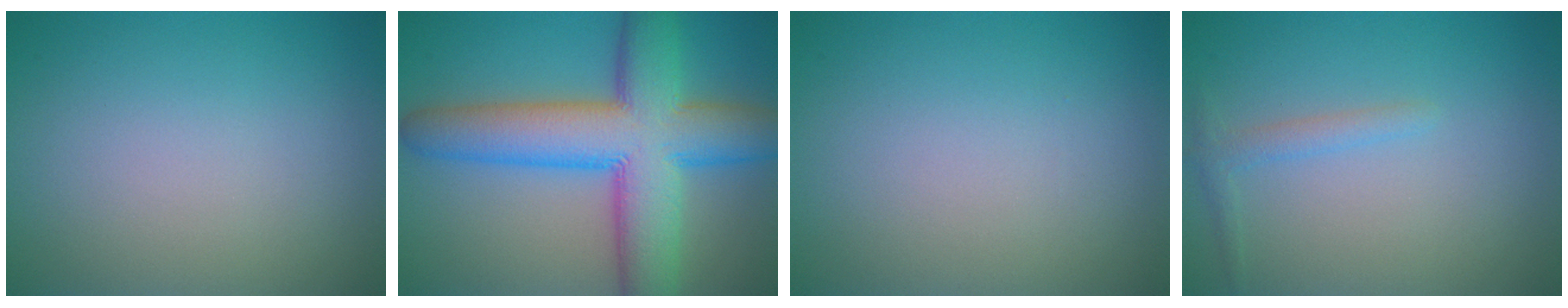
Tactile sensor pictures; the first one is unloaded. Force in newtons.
{"total": 11.7, "press": 11.7, "slide": 0.1}
{"total": 0.0}
{"total": 1.3, "press": 1.3, "slide": 0.1}